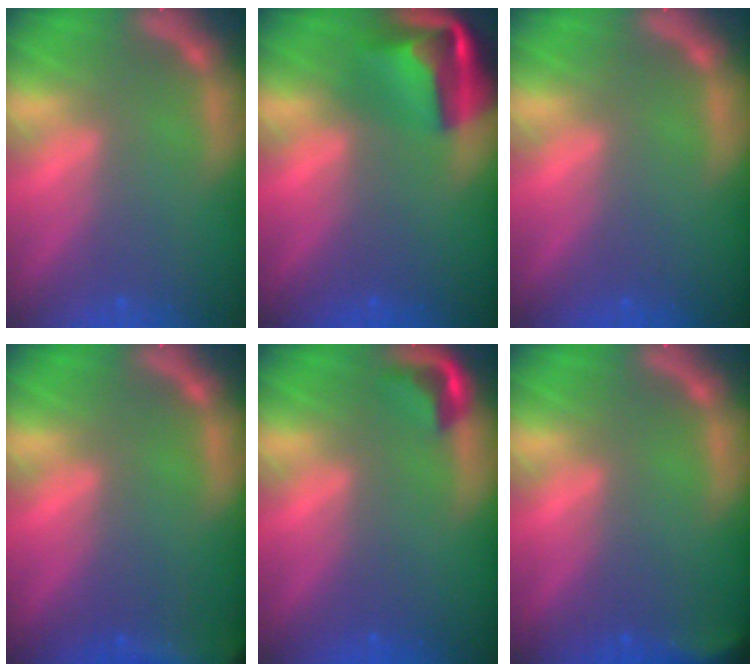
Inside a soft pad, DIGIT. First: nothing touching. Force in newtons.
{"total": 7.4}
{"total": 0.0}
{"total": 9.5}
{"total": 2.4}
{"total": 2.9}